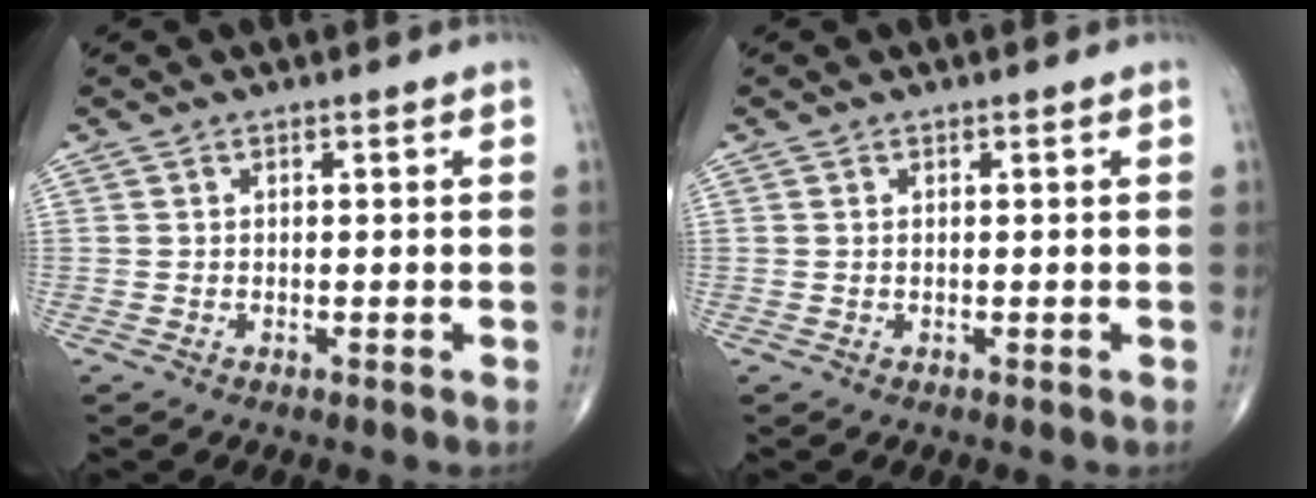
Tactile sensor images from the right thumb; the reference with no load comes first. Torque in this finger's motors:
{"motor_torque": [-0.28, 0.09, -0.12, -0.01, 0.02]}